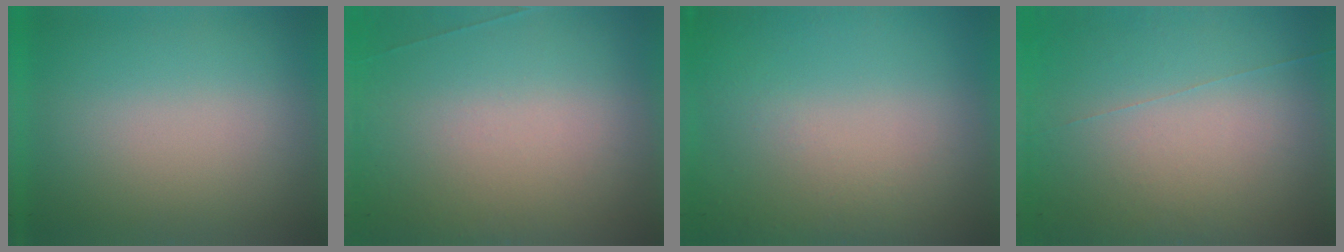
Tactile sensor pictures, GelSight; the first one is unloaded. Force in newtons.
{"total": 5.7}
{"total": 5.1}
{"total": 6.7}